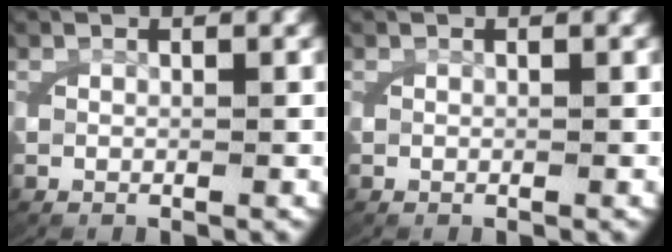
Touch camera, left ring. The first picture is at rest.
{"total": 0.0}